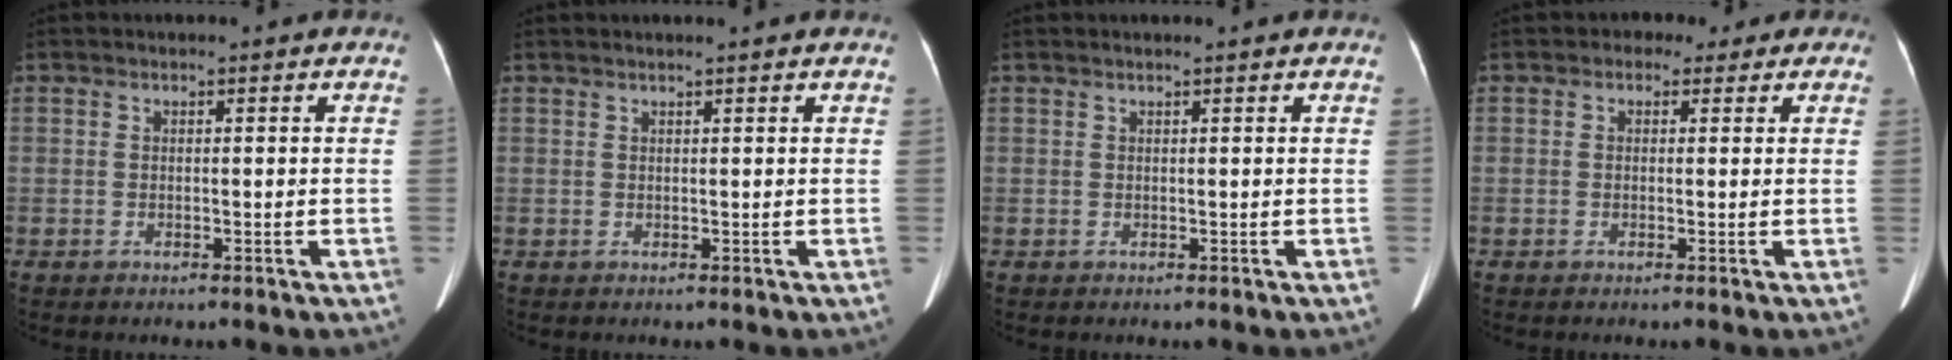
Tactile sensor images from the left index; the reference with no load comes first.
{"total": 2.0, "force": [1.7, -0.3, 0.9], "torque": [-0.012, 0.015, 0.028]}
{"total": 0.9, "force": [0.8, -0.2, 0.4], "torque": [-0.009, 0.016, 0.017]}
{"total": 3.1, "force": [1.6, 2.4, 0.9], "torque": [-0.001, 0.018, 0.014]}